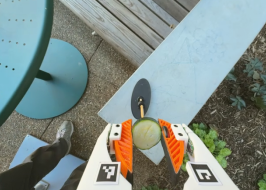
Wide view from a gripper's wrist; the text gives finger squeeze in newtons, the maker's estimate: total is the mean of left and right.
{"total": 10.4, "left": 10.6, "right": 10.2}